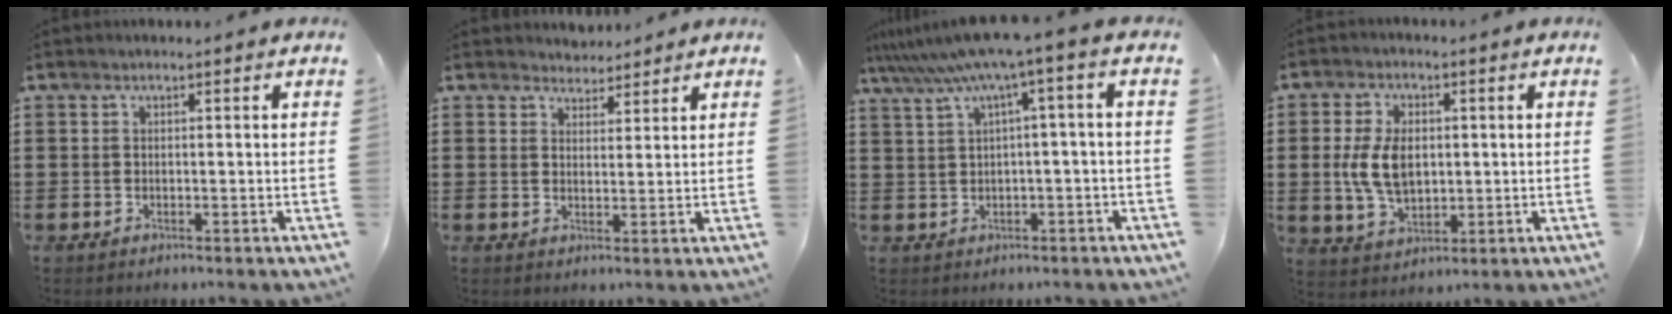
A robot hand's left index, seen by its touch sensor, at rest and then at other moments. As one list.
[{"total": 2.8, "force": [2.6, 1.0, -0.4], "torque": [-0.003, -0.003, 0.050]}, {"total": 6.4, "force": [2.0, -0.5, 6.0], "torque": [-0.118, -0.020, 0.031]}, {"total": 7.7, "force": [0.6, 4.8, 6.0], "torque": [-0.141, 0.003, 0.003]}]